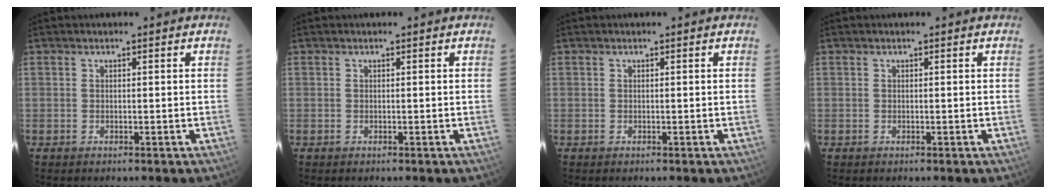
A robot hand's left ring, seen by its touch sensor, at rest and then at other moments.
{"total": 0.0}
{"total": 0.0}
{"total": 0.0}